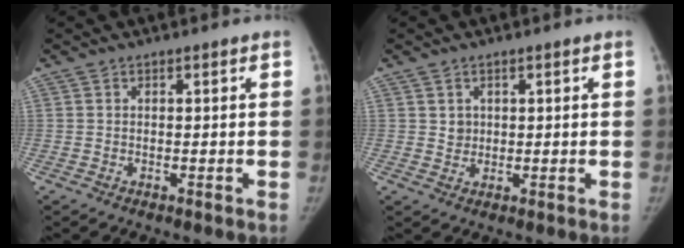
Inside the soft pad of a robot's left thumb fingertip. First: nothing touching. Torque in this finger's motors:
{"motor_torque": [-0.07, -0.02, 0.37, -0.26, 0.04]}